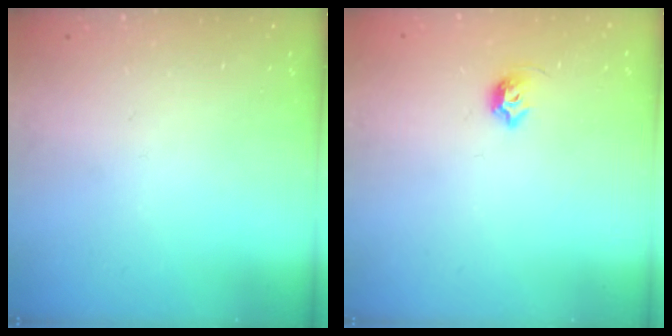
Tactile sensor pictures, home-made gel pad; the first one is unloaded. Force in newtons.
{"total": 6.1, "press": 6.0, "slide": 1.1}